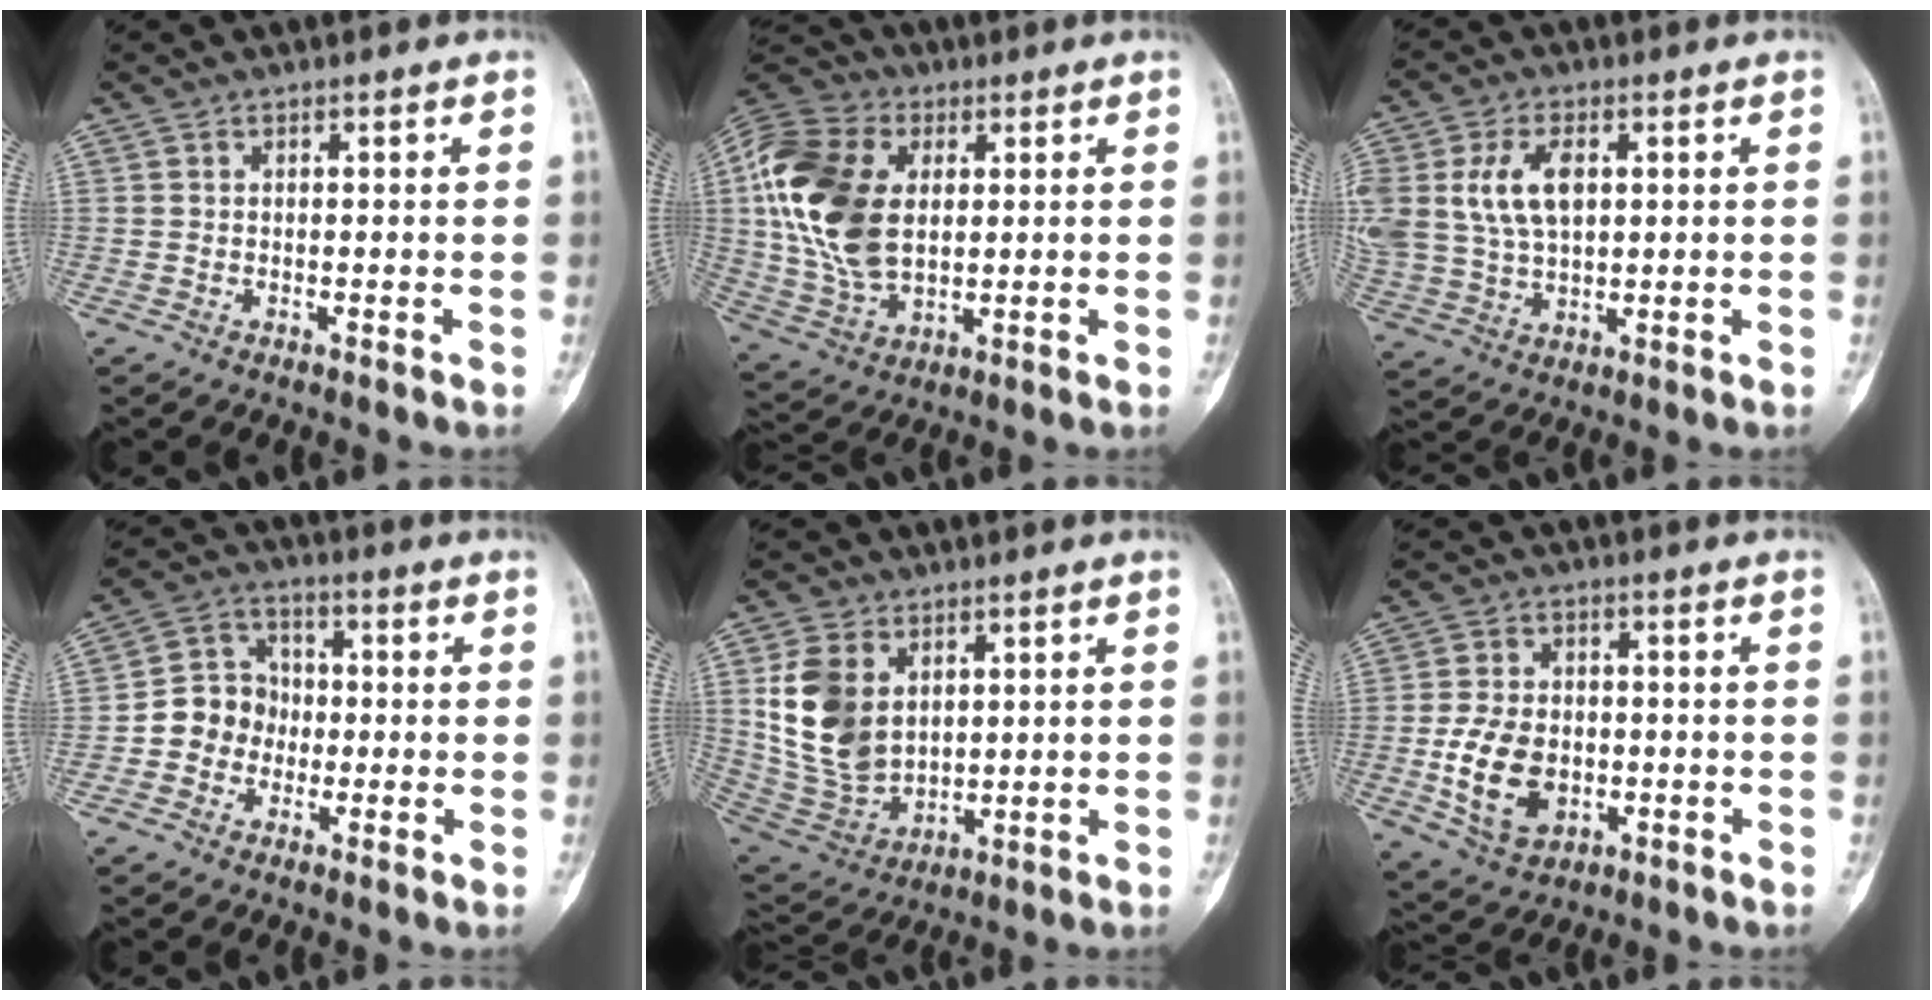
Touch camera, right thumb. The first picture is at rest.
{"total": 20.2, "force": [3.0, 13.1, 15.0], "torque": [-0.302, -0.004, 0.057]}
{"total": 12.9, "force": [3.0, 7.9, 9.7], "torque": [-0.199, 0.002, 0.066]}
{"total": 8.4, "force": [-1.7, 7.5, 3.3], "torque": [-0.025, 0.031, -0.043]}
{"total": 13.9, "force": [3.6, 9.8, 9.2], "torque": [-0.159, -0.018, 0.087]}
{"total": 11.3, "force": [-2.4, 7.9, 7.7], "torque": [-0.125, 0.008, -0.034]}